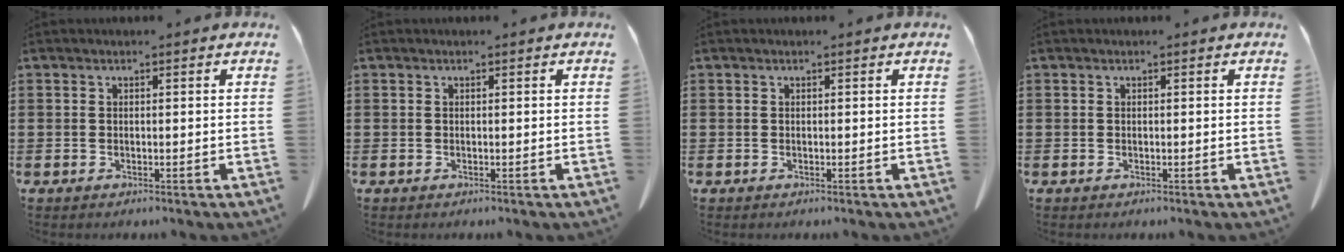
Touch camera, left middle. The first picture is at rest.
{"total": 0.0}
{"total": 0.0}
{"total": 0.0}